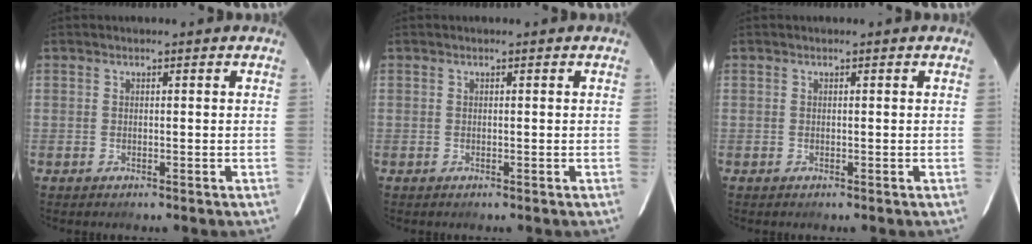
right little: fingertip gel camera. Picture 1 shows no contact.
{"total": 0.0}
{"total": 0.0}